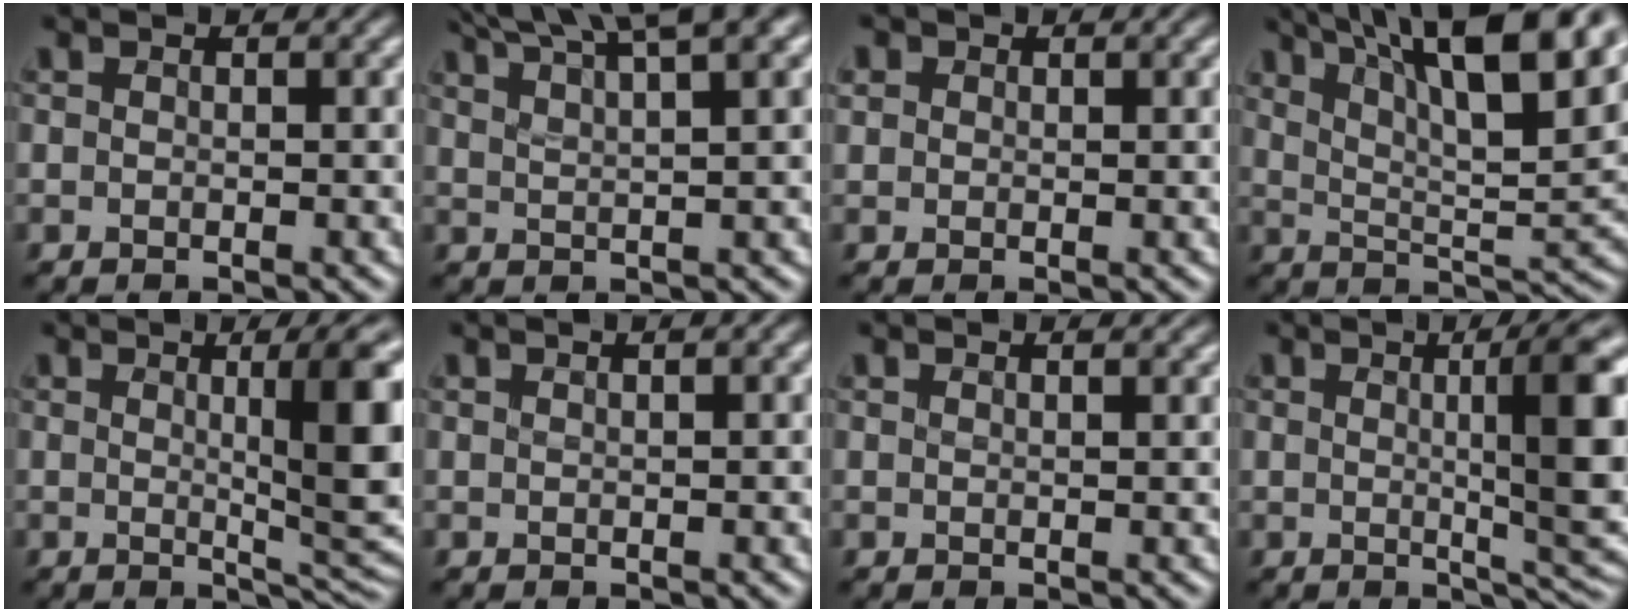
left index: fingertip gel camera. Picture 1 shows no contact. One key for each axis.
{"total": 10.1, "fx": 7.5, "fy": 2.4, "fz": 6.3, "tx": -0.076, "ty": 0.033, "tz": 0.073}
{"total": 1.0, "fx": 0.6, "fy": 0.8, "fz": 0.3, "tx": -0.003, "ty": 0.003, "tz": 0.008}
{"total": 14.9, "fx": 8.9, "fy": 4.8, "fz": 11.0, "tx": -0.162, "ty": 0.021, "tz": 0.122}
{"total": 9.0, "fx": 1.5, "fy": 2.0, "fz": 8.6, "tx": -0.096, "ty": 0.001, "tz": 0.025}
{"total": 3.1, "fx": 1.7, "fy": 1.3, "fz": 2.2, "tx": -0.010, "ty": 0.008, "tz": -0.003}
{"total": 2.2, "fx": 1.8, "fy": 0.8, "fz": 1.1, "tx": 0.002, "ty": 0.008, "tz": 0.001}
{"total": 9.7, "fx": 1.3, "fy": 2.1, "fz": 9.4, "tx": -0.108, "ty": 0.007, "tz": 0.022}